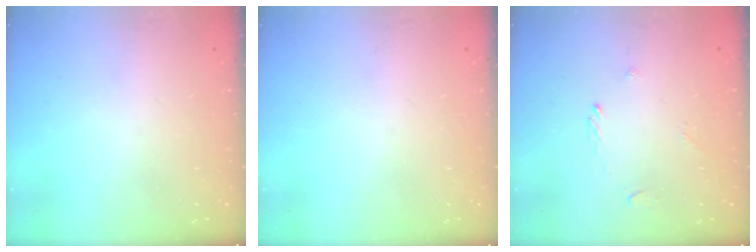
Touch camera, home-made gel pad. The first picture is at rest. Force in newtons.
{"total": 0.0}
{"total": 1.6, "press": 1.5, "slide": 0.5}